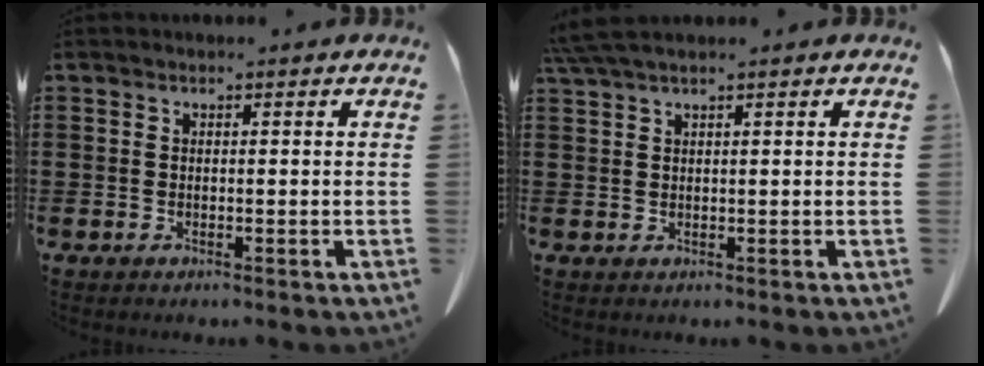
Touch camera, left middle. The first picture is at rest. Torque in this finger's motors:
{"motor_torque": [0.10, 0.06, 0.04, 0.06]}